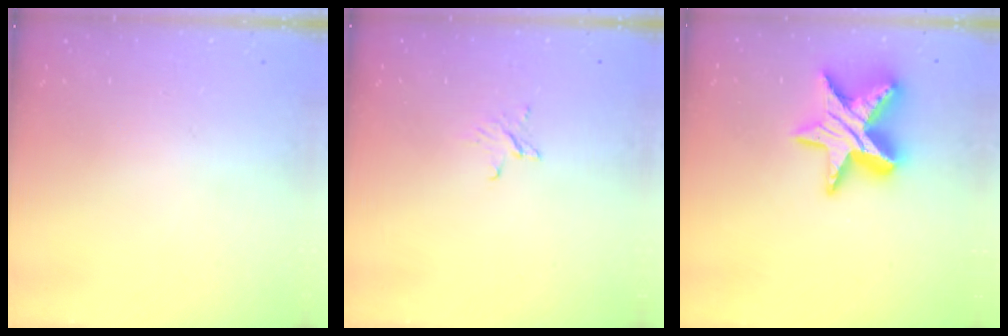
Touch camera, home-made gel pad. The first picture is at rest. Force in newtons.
{"total": 2.4, "press": 2.4, "slide": 0.2}
{"total": 16.4, "press": 16.4, "slide": 0.9}